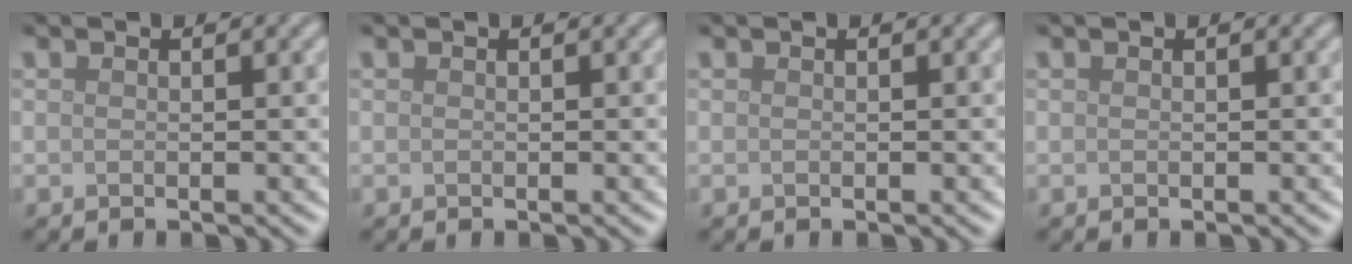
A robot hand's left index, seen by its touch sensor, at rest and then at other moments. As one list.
[{"total": 0.0}, {"total": 0.0}, {"total": 0.0}]